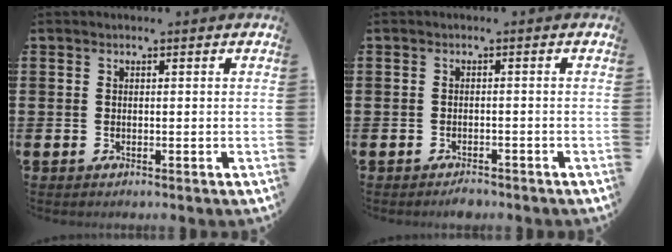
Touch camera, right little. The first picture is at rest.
{"total": 1.1, "force": [-1.1, 0.2, 0.1], "torque": [-0.005, 0.000, -0.023]}